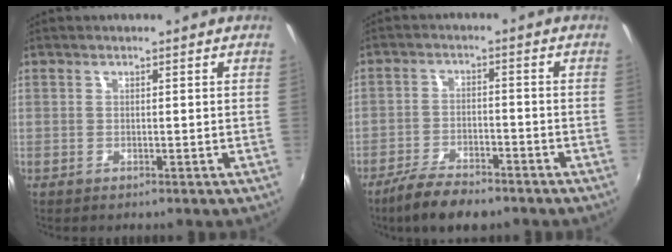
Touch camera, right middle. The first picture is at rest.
{"total": 8.7, "force": [-6.9, 2.6, 4.7], "torque": [-0.113, -0.016, -0.122]}